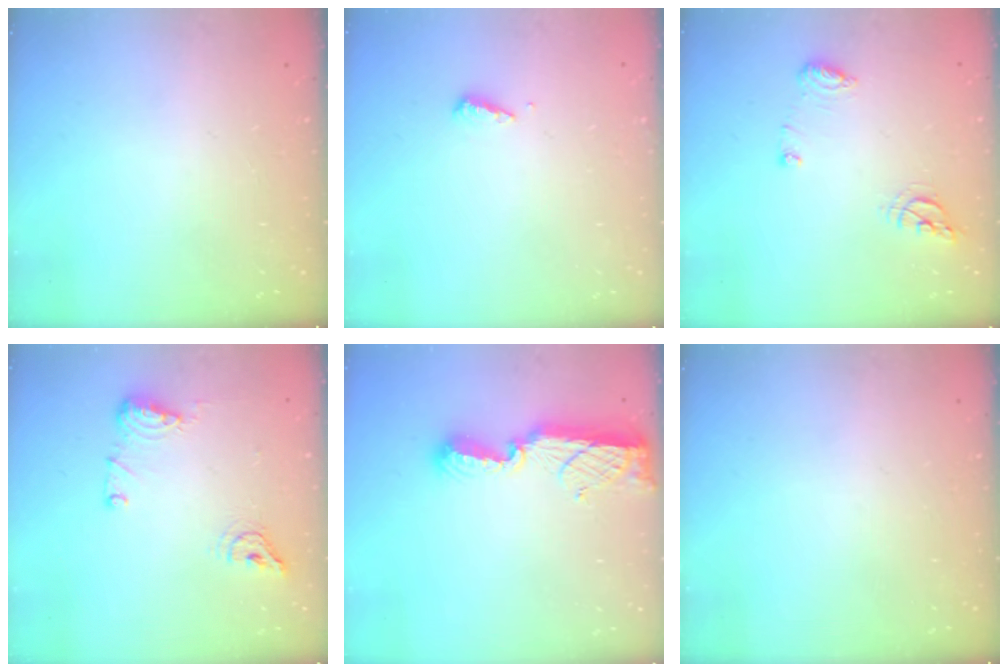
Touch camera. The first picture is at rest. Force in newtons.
{"total": 3.2, "press": 3.1, "slide": 0.3}
{"total": 8.1, "press": 8.1, "slide": 0.4}
{"total": 8.9, "press": 8.7, "slide": 1.7}
{"total": 10.8, "press": 10.5, "slide": 2.5}
{"total": 0.0}